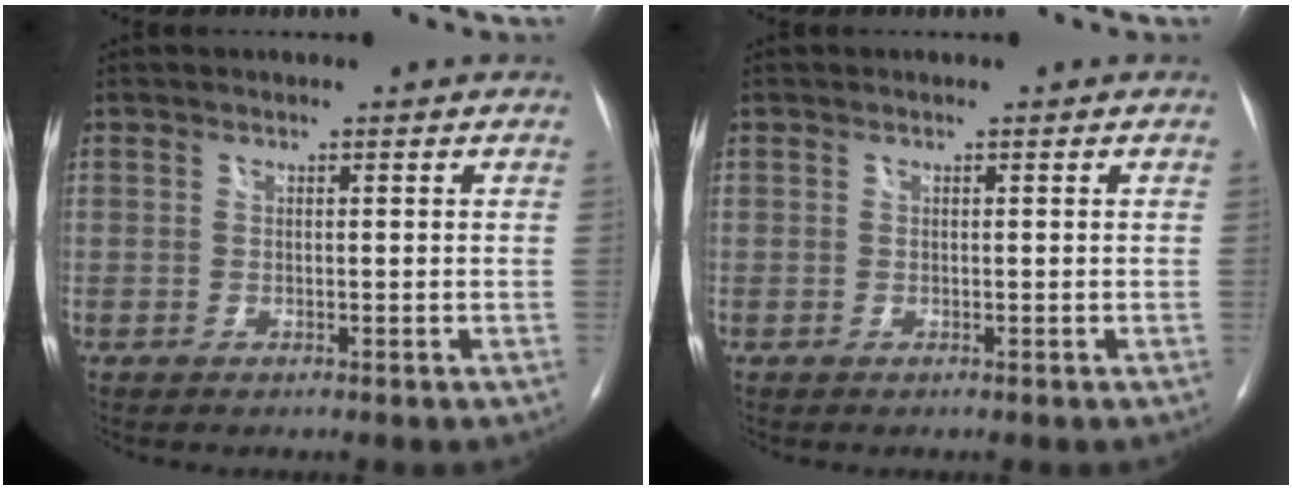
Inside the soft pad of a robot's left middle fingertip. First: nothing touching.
{"total": 0.0}